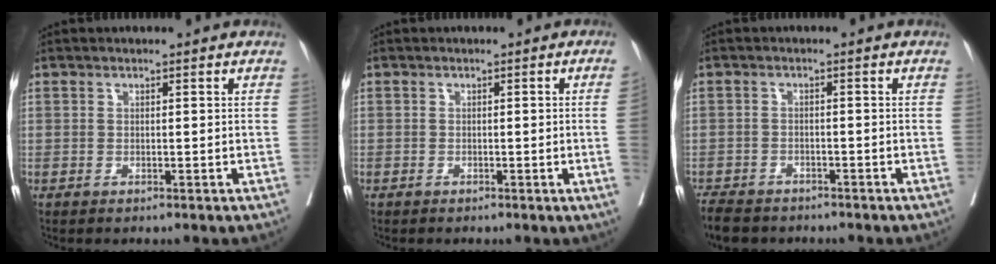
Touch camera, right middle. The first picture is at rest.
{"total": 2.4, "force": [-0.3, -1.1, 2.1], "torque": [-0.026, -0.002, -0.003]}
{"total": 6.5, "force": [-5.5, 2.7, 2.1], "torque": [-0.034, -0.010, -0.088]}